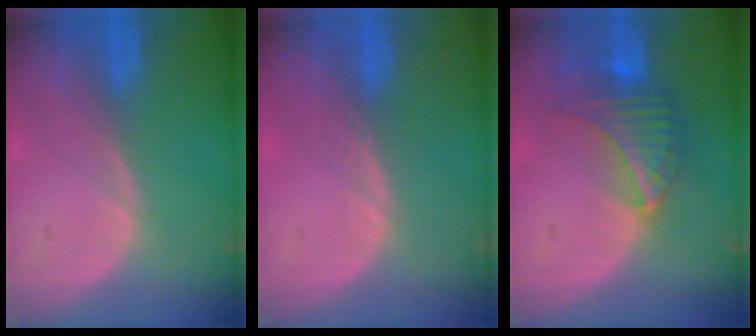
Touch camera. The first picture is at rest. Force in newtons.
{"total": 0.7, "press": 0.6, "slide": 0.3}
{"total": 6.8, "press": 6.7, "slide": 1.5}